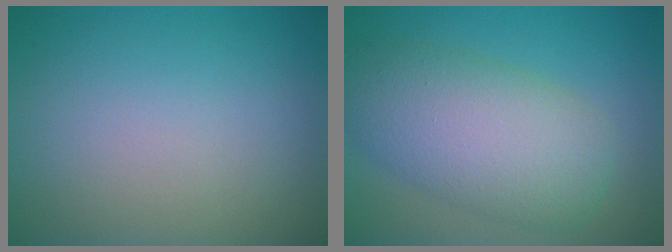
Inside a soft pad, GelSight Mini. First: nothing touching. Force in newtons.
{"total": 7.9, "press": 7.9, "slide": 0.2}